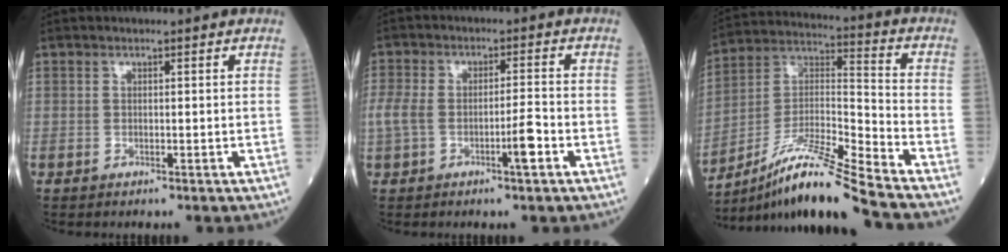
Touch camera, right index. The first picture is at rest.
{"total": 6.0, "force": [-2.0, 1.5, 5.5], "torque": [-0.132, 0.016, -0.033]}
{"total": 15.4, "force": [-12.9, -1.7, 8.2], "torque": [-0.158, 0.008, -0.233]}